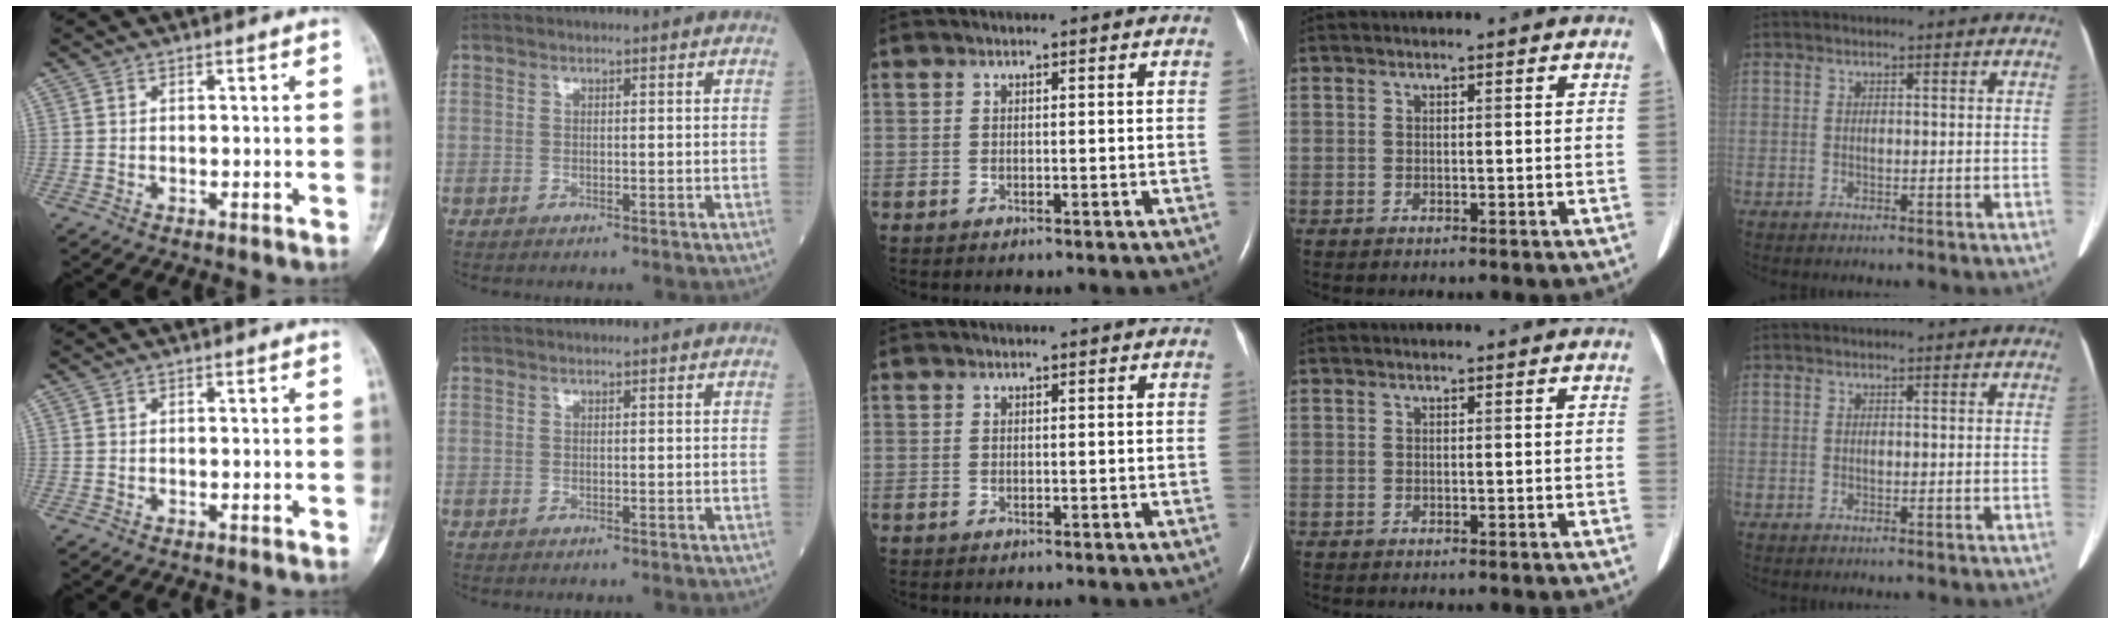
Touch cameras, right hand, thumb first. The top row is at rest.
{}